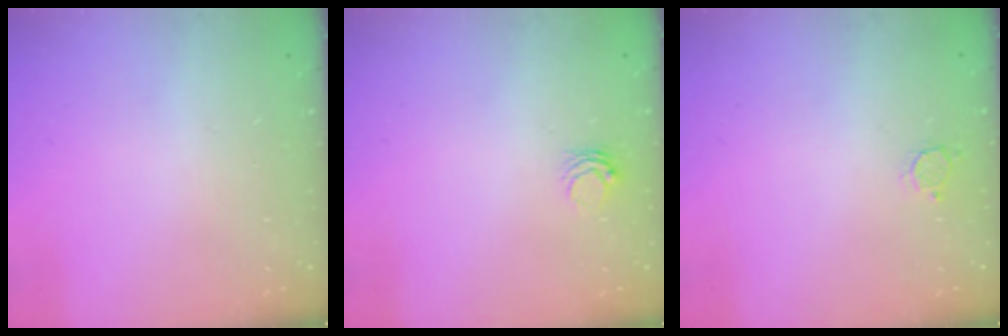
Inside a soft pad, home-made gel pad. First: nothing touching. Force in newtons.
{"total": 3.4, "press": 3.4, "slide": 0.4}
{"total": 2.4, "press": 2.4, "slide": 0.3}